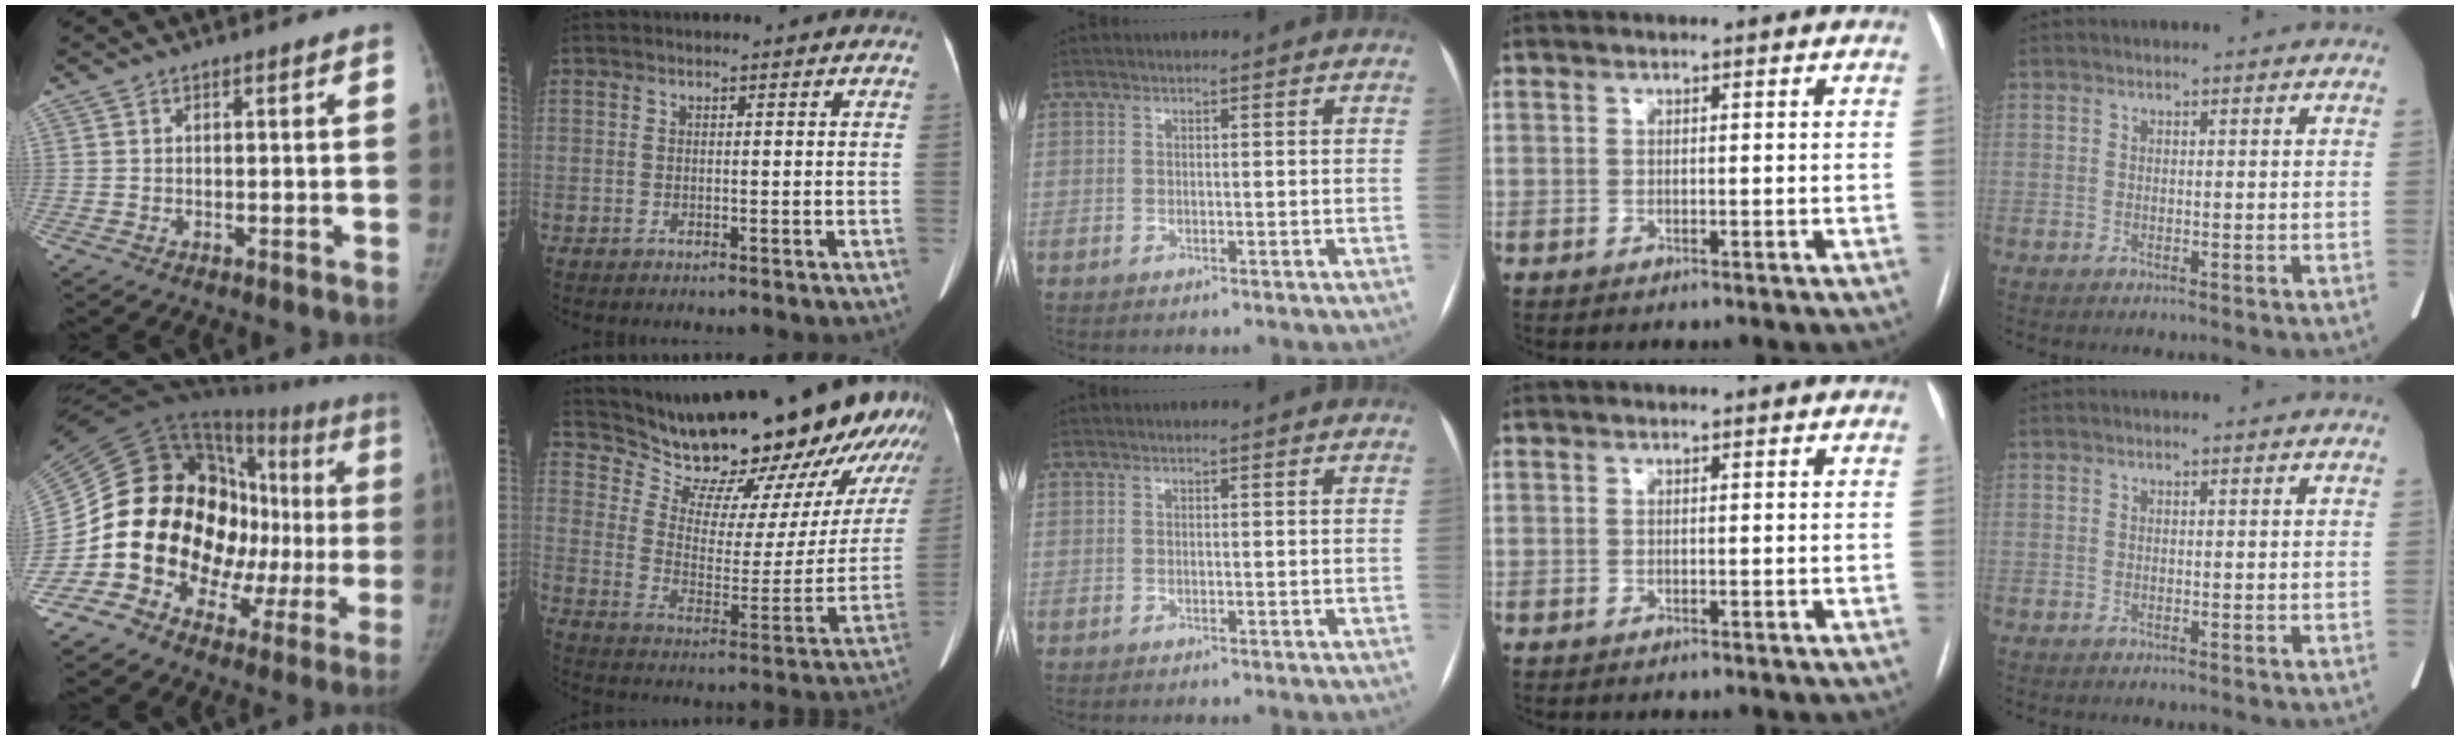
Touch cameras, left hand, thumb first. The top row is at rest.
{"thumb": {"total": 27.5, "force": [-3.4, 18.4, 20.1], "torque": [-0.292, 0.083, -0.050]}, "index": {"total": 29.4, "force": [26.0, 6.0, 12.3], "torque": [-0.190, -0.106, 0.338]}}